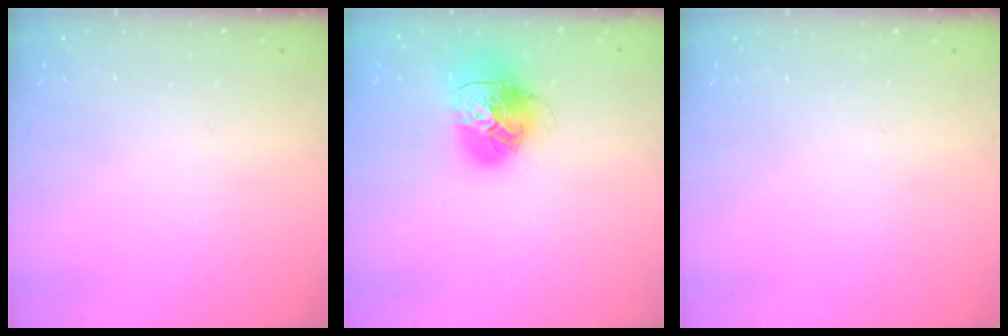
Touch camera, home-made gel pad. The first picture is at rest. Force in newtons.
{"total": 16.2, "press": 16.1, "slide": 2.0}
{"total": 0.0}